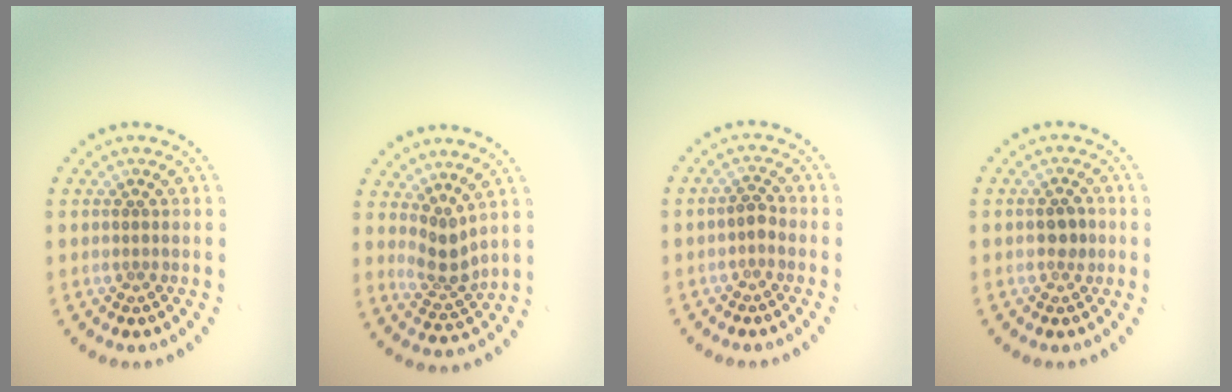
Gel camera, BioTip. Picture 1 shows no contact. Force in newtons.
{"total": 2.4, "press": 1.7, "slide": 1.7}
{"total": 1.1, "press": 1.0, "slide": 0.6}
{"total": 1.5, "press": 1.5, "slide": 0.2}